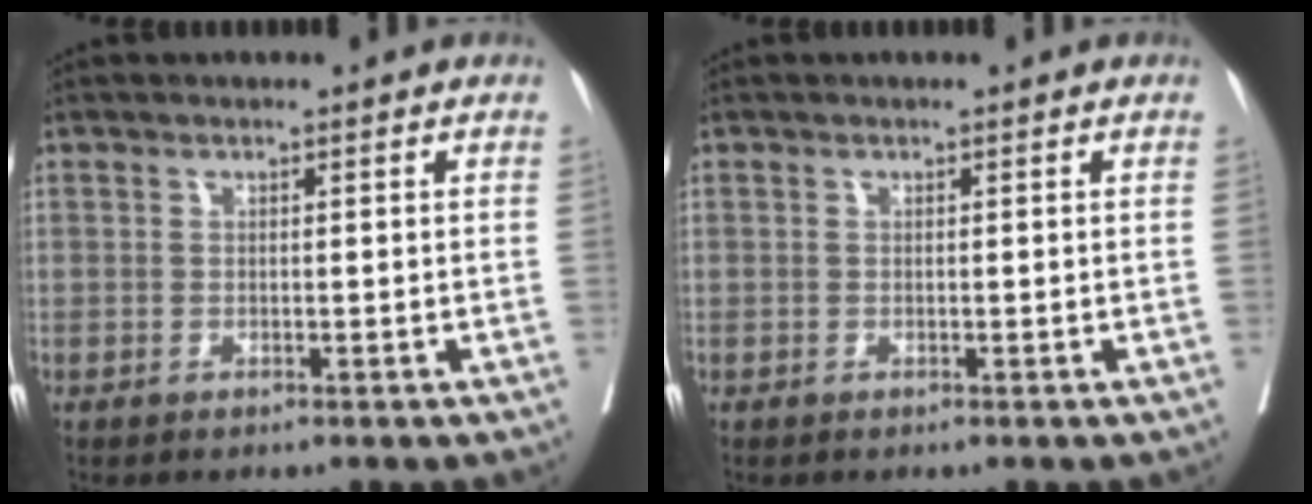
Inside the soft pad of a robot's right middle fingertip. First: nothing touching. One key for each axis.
{"total": 0.0}